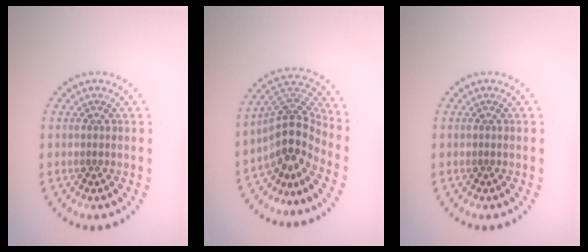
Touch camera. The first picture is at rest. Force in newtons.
{"total": 4.4, "press": 3.0, "slide": 3.2}
{"total": 0.0}